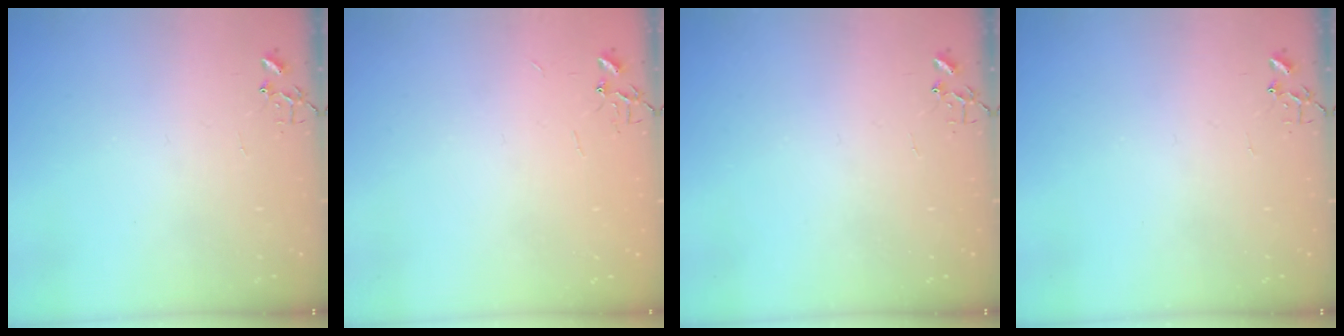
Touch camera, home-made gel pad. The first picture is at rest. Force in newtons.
{"total": 2.2, "press": 2.2, "slide": 0.3}
{"total": 0.0}
{"total": 0.0}